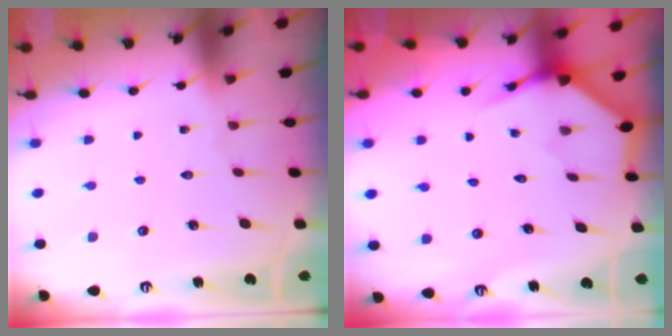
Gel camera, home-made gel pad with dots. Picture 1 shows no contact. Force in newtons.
{"total": 3.8, "press": 3.8, "slide": 0.2}